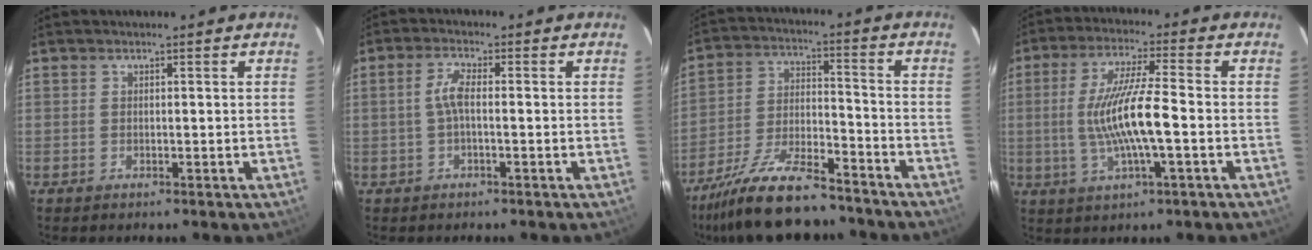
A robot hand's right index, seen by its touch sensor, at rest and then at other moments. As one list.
[{"total": 3.1, "force": [-0.4, 0.7, 3.0], "torque": [-0.064, 0.007, -0.007]}, {"total": 17.8, "force": [-14.8, 4.6, 8.9], "torque": [-0.182, -0.021, -0.246]}, {"total": 11.6, "force": [-1.8, 1.0, 11.4], "torque": [-0.221, -0.004, -0.031]}]